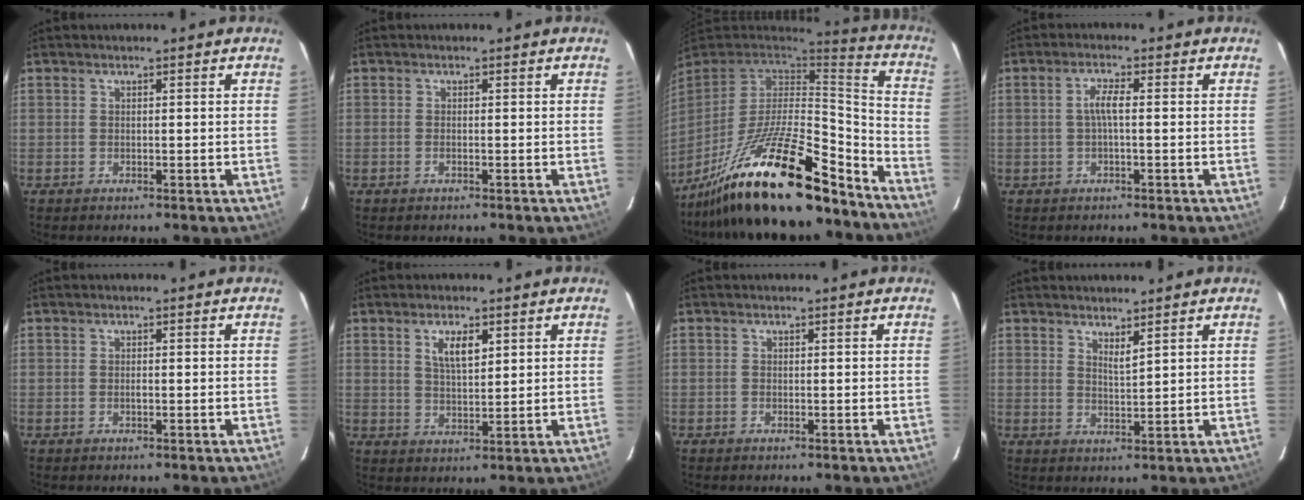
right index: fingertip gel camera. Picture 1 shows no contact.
{"total": 0.6, "force": [-0.2, 0.2, 0.5], "torque": [-0.010, 0.000, -0.005]}
{"total": 27.3, "force": [-20.6, 6.5, 16.7], "torque": [-0.298, -0.029, -0.339]}
{"total": 2.7, "force": [-0.2, 0.3, 2.7], "torque": [-0.055, 0.007, -0.004]}
{"total": 0.5, "force": [-0.2, 0.3, 0.4], "torque": [-0.008, 0.001, -0.004]}
{"total": 4.9, "force": [2.2, 1.8, 3.9], "torque": [-0.069, 0.003, 0.041]}
{"total": 0.0}
{"total": 2.4, "force": [1.9, 0.1, 1.5], "torque": [-0.026, -0.003, 0.031]}